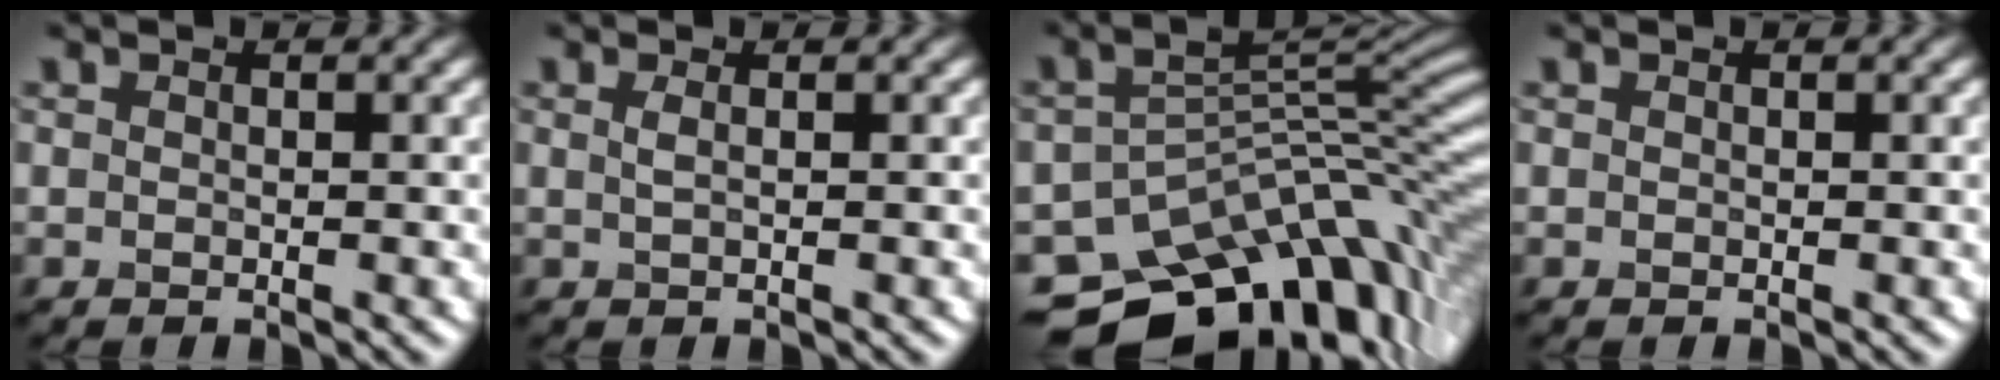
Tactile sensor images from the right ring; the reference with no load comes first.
{"total": 0.9, "force": [0.2, 0.4, 0.8], "torque": [-0.013, 0.003, 0.003]}
{"total": 14.2, "force": [-8.5, 7.7, 8.4], "torque": [-0.138, -0.009, -0.121]}
{"total": 0.0}